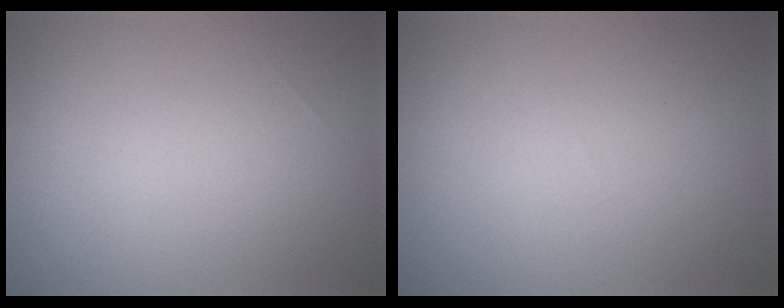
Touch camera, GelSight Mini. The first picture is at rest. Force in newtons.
{"total": 0.0}